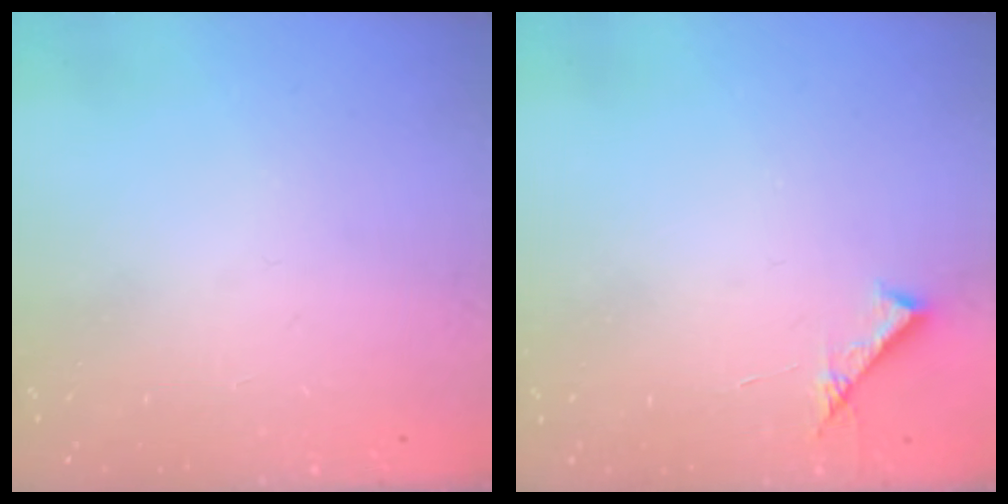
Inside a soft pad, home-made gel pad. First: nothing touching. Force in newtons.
{"total": 6.9, "press": 6.9, "slide": 0.7}